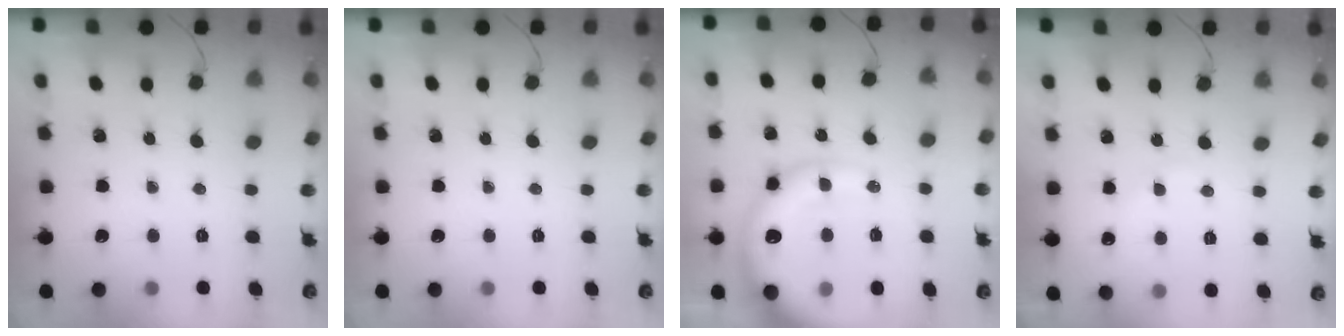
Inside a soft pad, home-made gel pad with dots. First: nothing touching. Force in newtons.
{"total": 0.0}
{"total": 17.8, "press": 17.4, "slide": 4.0}
{"total": 5.6, "press": 5.5, "slide": 1.0}